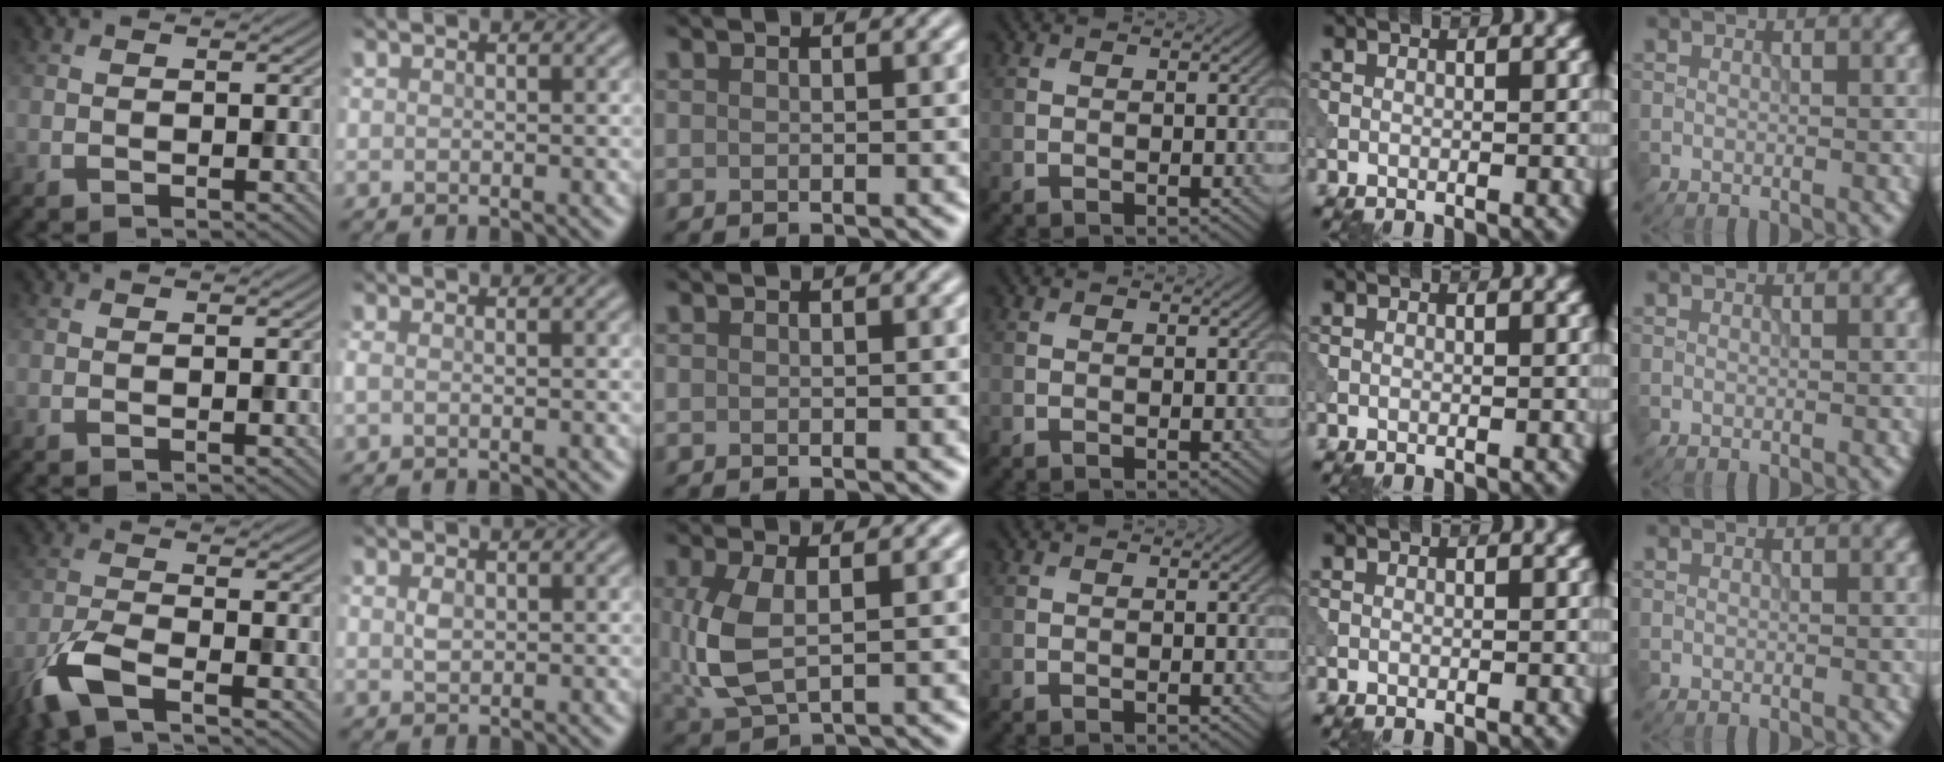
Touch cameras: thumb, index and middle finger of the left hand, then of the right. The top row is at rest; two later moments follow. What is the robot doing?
{"motion": "wipe", "object": "makeup brush"}